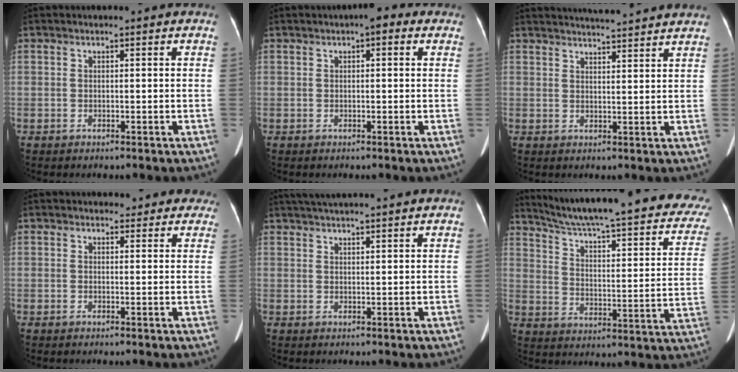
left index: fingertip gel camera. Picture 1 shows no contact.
{"total": 2.7, "force": [1.2, 1.0, 2.2], "torque": [-0.025, 0.015, 0.009]}
{"total": 10.2, "force": [9.6, -0.2, 3.4], "torque": [-0.059, 0.018, 0.125]}
{"total": 4.5, "force": [4.1, 1.8, 0.5], "torque": [0.009, 0.000, 0.031]}
{"total": 10.1, "force": [9.0, 0.2, 4.5], "torque": [-0.073, 0.039, 0.123]}
{"total": 30.6, "force": [24.9, 4.7, 17.2], "torque": [-0.246, -0.038, 0.314]}